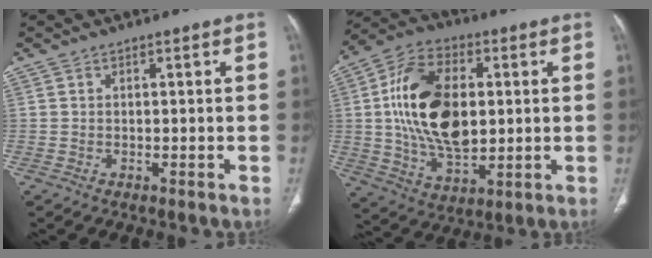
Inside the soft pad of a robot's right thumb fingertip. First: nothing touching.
{"total": 19.5, "force": [2.1, 11.7, 15.5], "torque": [-0.266, 0.003, 0.042]}